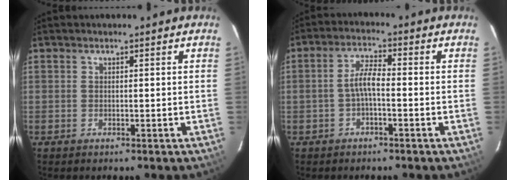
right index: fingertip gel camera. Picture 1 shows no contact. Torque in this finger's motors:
{"motor_torque": [0.55, -0.17, 0.35, 0.10]}